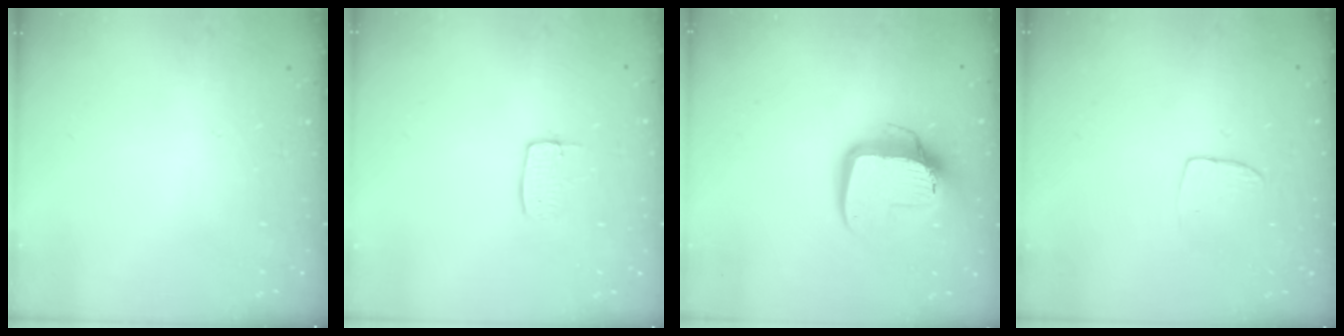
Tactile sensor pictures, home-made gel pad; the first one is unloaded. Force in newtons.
{"total": 4.8, "press": 4.8, "slide": 0.3}
{"total": 13.3, "press": 13.2, "slide": 1.2}
{"total": 3.3, "press": 3.3, "slide": 0.2}